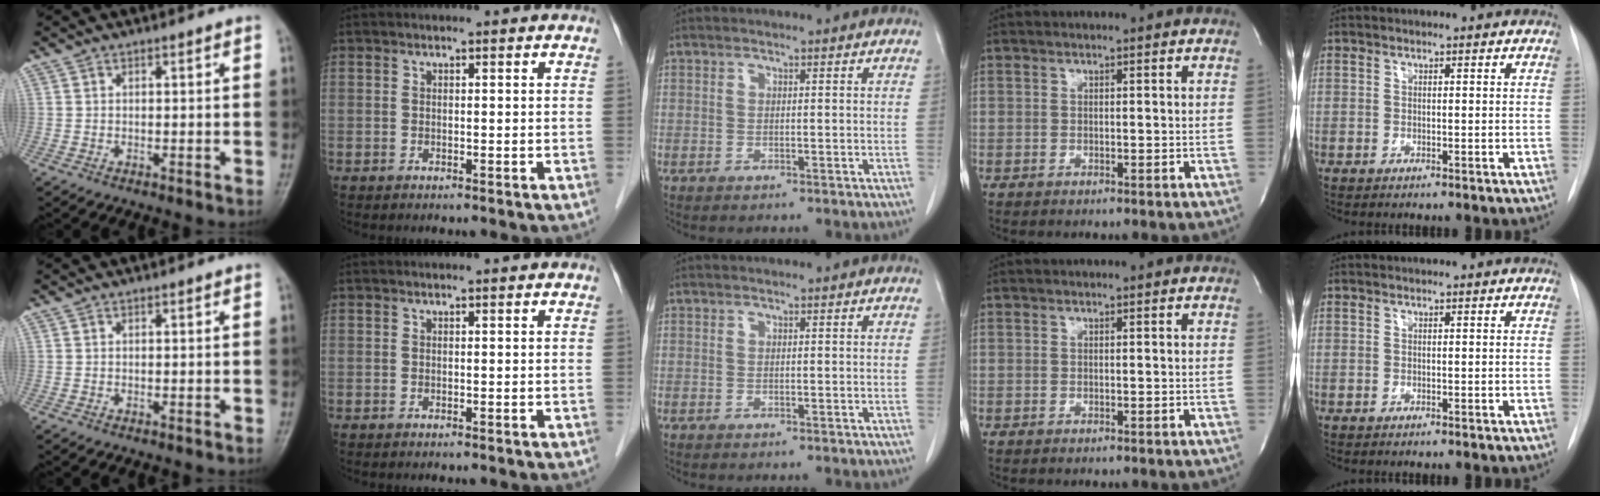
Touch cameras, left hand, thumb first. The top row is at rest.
{}